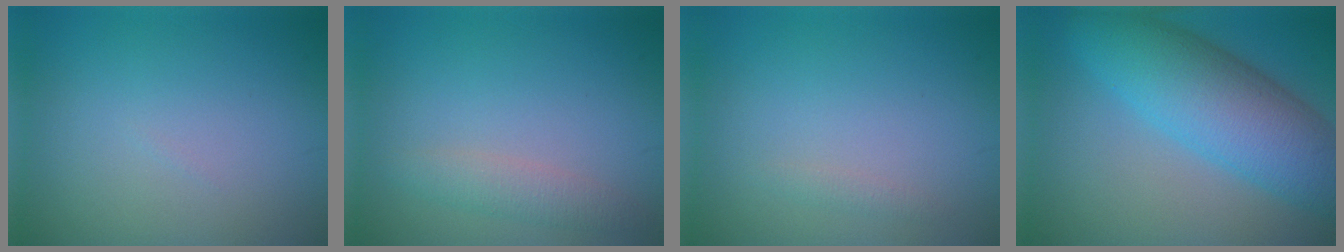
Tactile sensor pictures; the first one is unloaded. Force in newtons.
{"total": 2.0, "press": 2.0, "slide": 0.1}
{"total": 0.7, "press": 0.7, "slide": 0.0}
{"total": 9.6, "press": 9.6, "slide": 0.1}